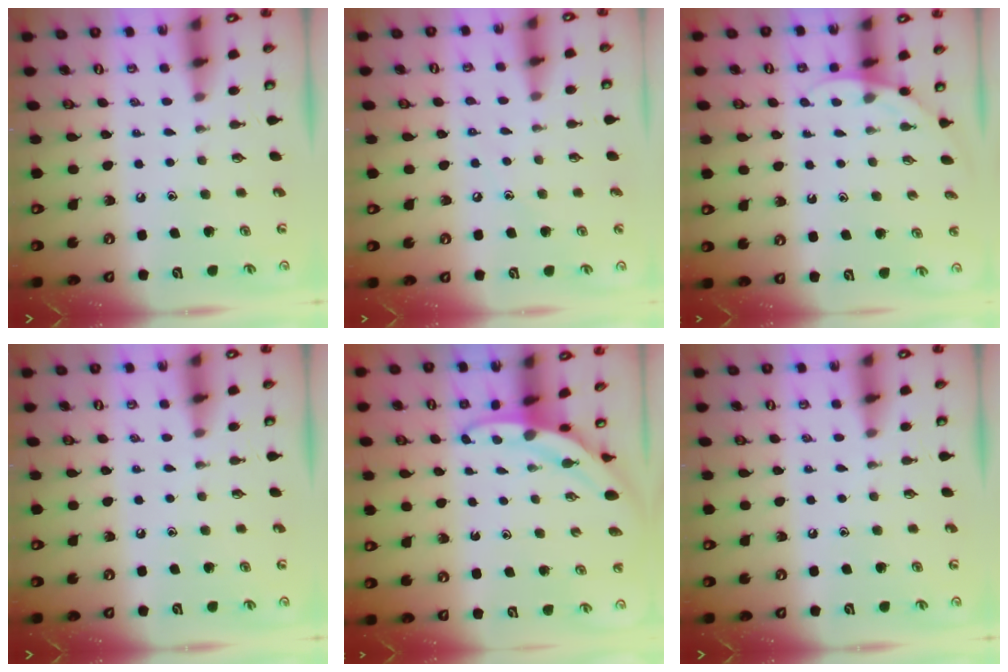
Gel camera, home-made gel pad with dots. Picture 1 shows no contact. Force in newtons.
{"total": 3.8, "press": 3.8, "slide": 0.5}
{"total": 3.9, "press": 3.9, "slide": 0.2}
{"total": 0.0}
{"total": 3.5, "press": 3.5, "slide": 0.0}
{"total": 0.0}